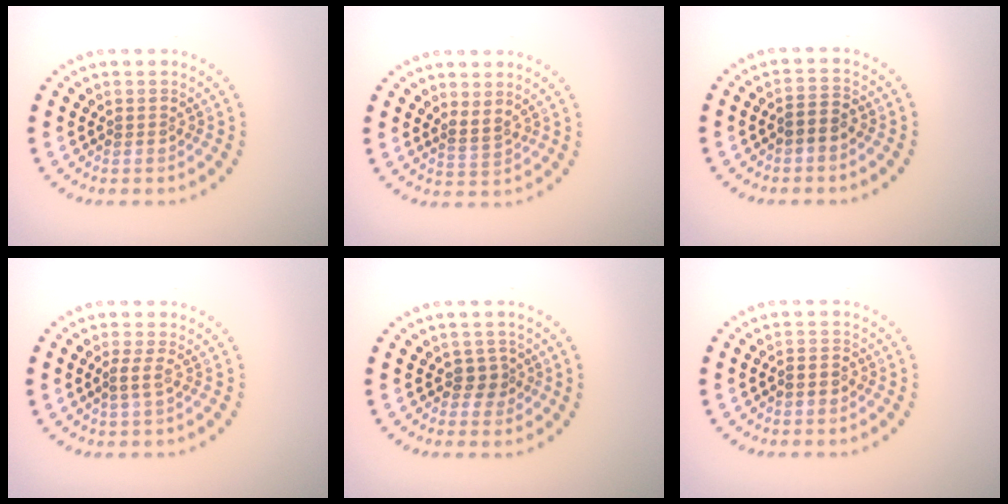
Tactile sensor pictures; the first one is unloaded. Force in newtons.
{"total": 1.3, "press": 1.0, "slide": 0.9}
{"total": 1.6, "press": 1.4, "slide": 0.8}
{"total": 1.4, "press": 1.0, "slide": 1.0}
{"total": 1.6, "press": 1.3, "slide": 0.9}
{"total": 1.4, "press": 1.2, "slide": 0.7}